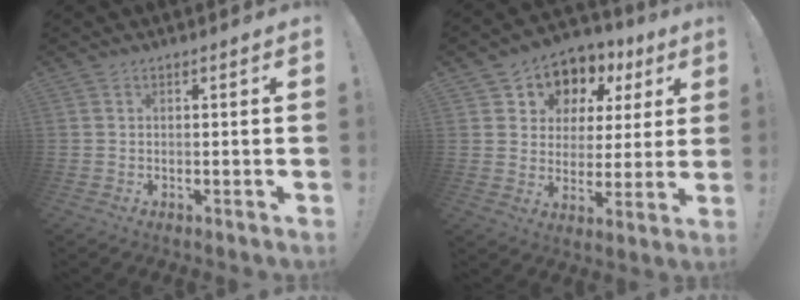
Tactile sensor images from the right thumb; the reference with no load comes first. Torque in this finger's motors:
{"motor_torque": [0.42, 0.71, 0.23, 0.20, 0.22]}